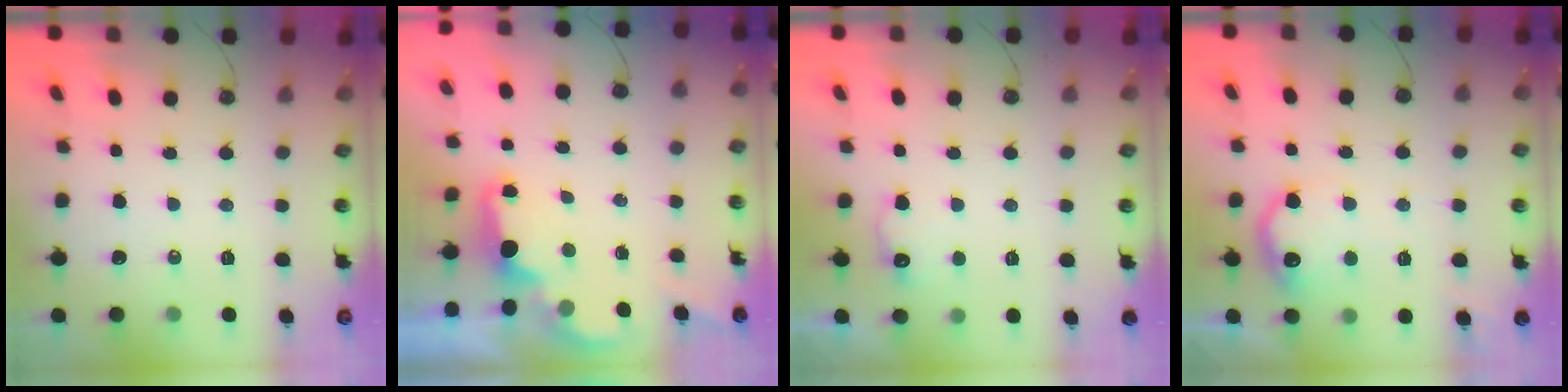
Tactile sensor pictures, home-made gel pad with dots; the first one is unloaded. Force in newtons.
{"total": 2.1, "press": 1.9, "slide": 0.8}
{"total": 7.2, "press": 7.1, "slide": 1.3}
{"total": 12.0, "press": 12.0, "slide": 0.4}